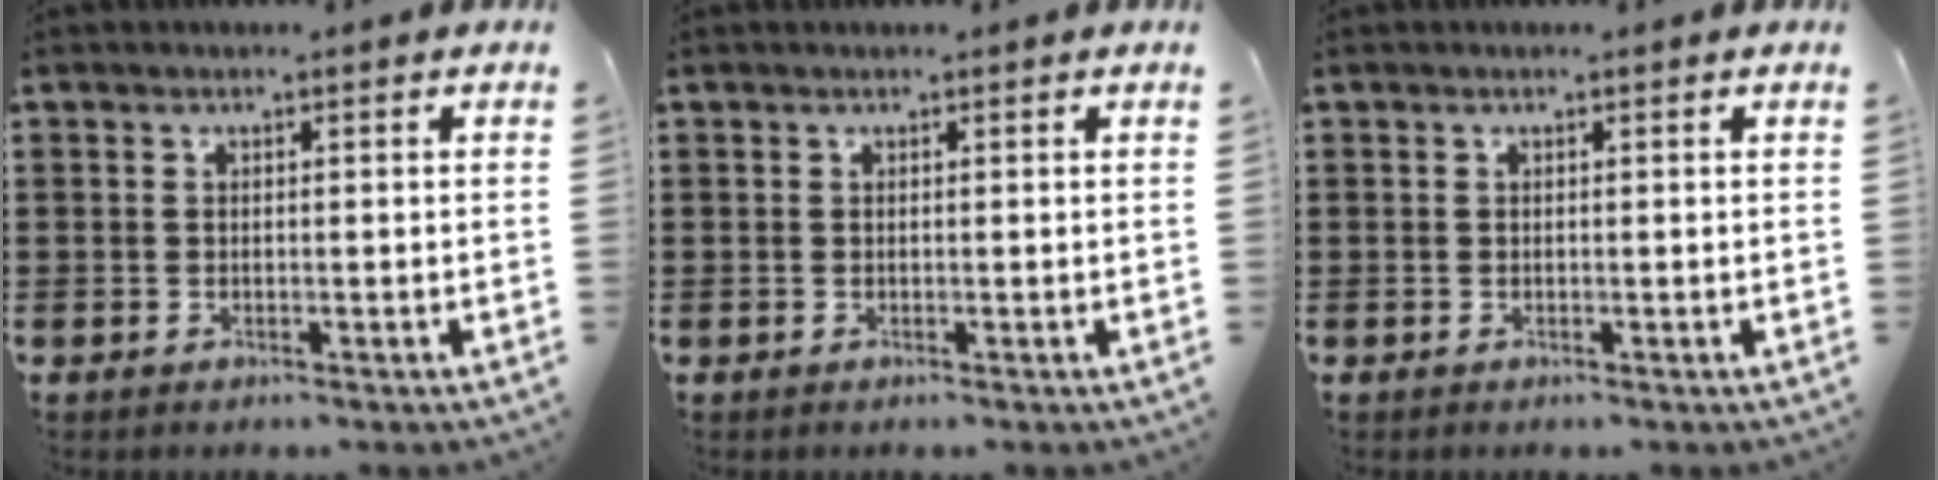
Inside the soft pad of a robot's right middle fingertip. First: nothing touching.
{"total": 0.0}
{"total": 0.0}